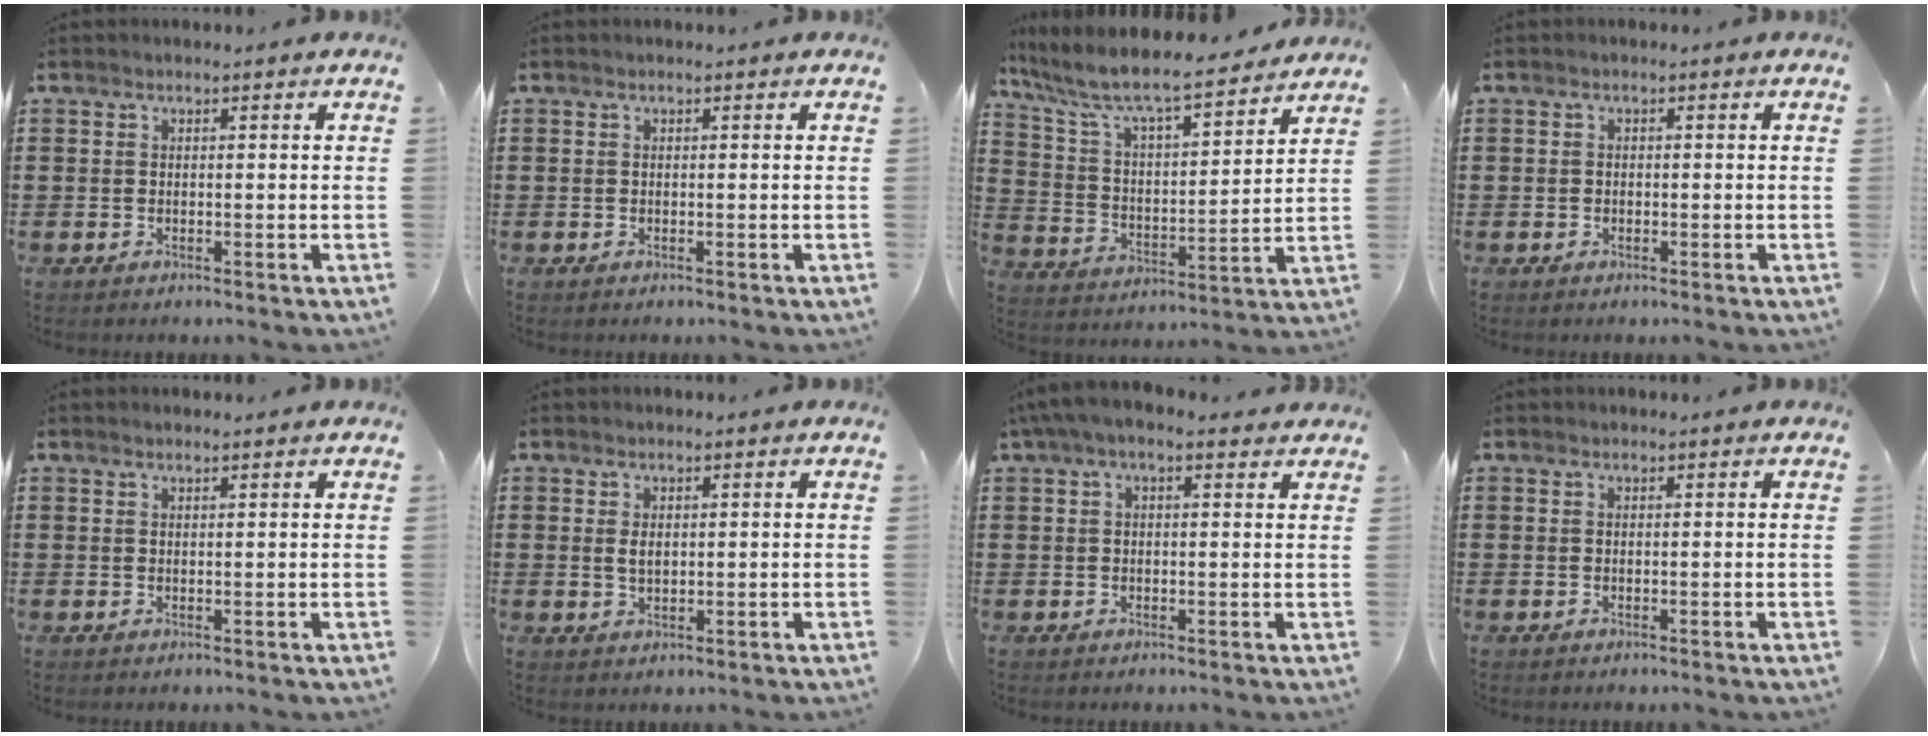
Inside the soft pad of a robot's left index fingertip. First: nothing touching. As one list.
[{"total": 0.0}, {"total": 8.0, "force": [7.1, 0.8, 3.6], "torque": [-0.102, -0.048, 0.116]}, {"total": 0.6, "force": [-0.3, 0.5, 0.2], "torque": [-0.007, 0.000, -0.007]}, {"total": 0.7, "force": [0.5, 0.1, 0.4], "torque": [-0.009, 0.000, 0.011]}, {"total": 1.9, "force": [0.4, 1.0, 1.6], "torque": [-0.035, 0.006, 0.006]}, {"total": 3.0, "force": [1.2, 1.3, 2.5], "torque": [-0.051, 0.009, 0.021]}, {"total": 0.0}]